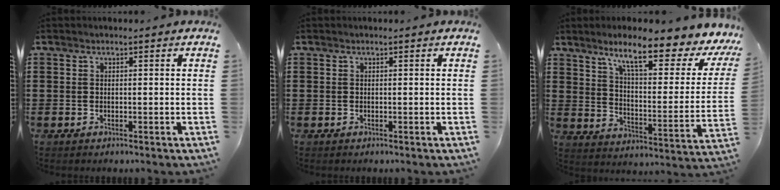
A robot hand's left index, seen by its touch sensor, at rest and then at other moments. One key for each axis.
{"total": 0.0}
{"total": 10.9, "fx": 7.8, "fy": 1.0, "fz": 7.5, "tx": -0.141, "ty": -0.050, "tz": 0.120}